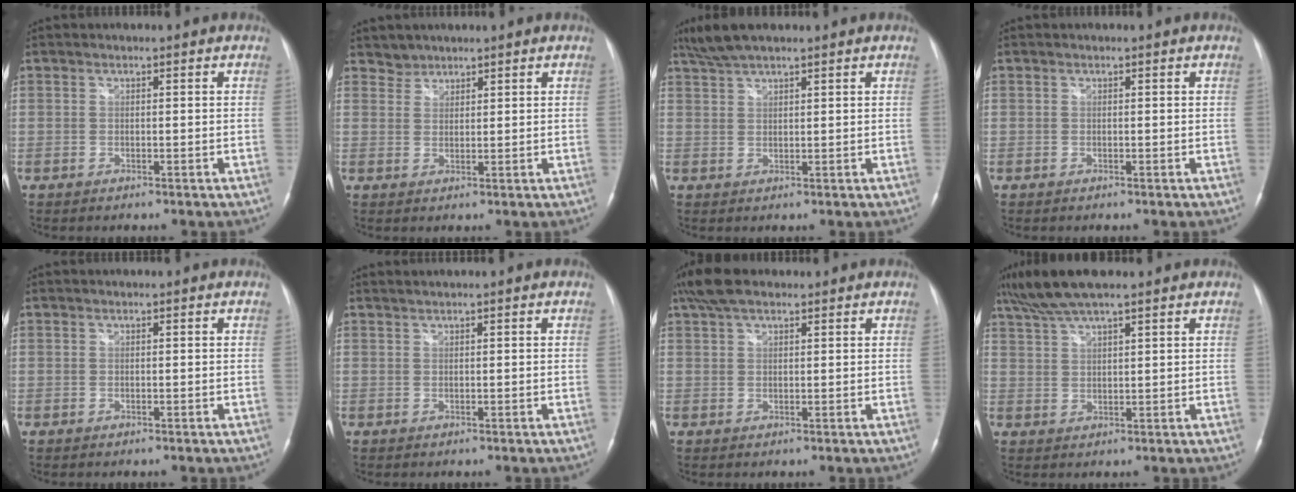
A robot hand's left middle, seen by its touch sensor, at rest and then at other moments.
{"total": 2.1, "force": [1.8, 0.9, -0.5], "torque": [0.012, 0.007, 0.030]}
{"total": 5.1, "force": [4.2, 0.8, 2.8], "torque": [-0.062, 0.018, 0.082]}
{"total": 0.0}
{"total": 0.0}
{"total": 0.8, "force": [0.7, -0.2, 0.2], "torque": [-0.008, 0.007, 0.019]}
{"total": 5.6, "force": [4.2, 2.1, 3.1], "torque": [-0.069, 0.024, 0.079]}
{"total": 8.1, "force": [6.5, 1.0, 4.7], "torque": [-0.094, 0.032, 0.117]}